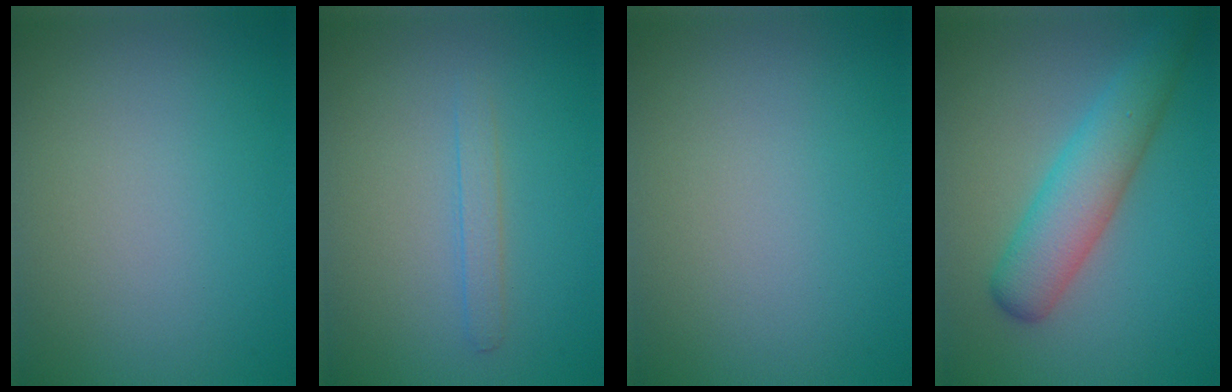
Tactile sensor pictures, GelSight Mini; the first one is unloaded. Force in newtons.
{"total": 1.3, "press": 1.3, "slide": 0.1}
{"total": 0.0}
{"total": 5.2, "press": 5.2, "slide": 0.3}